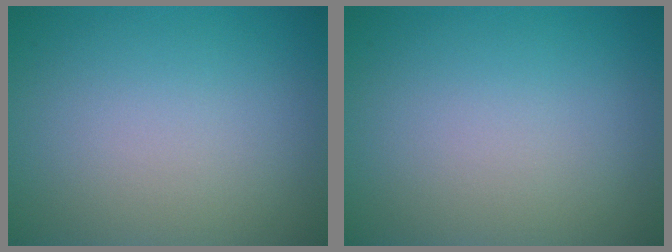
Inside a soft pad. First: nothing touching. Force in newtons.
{"total": 0.0}